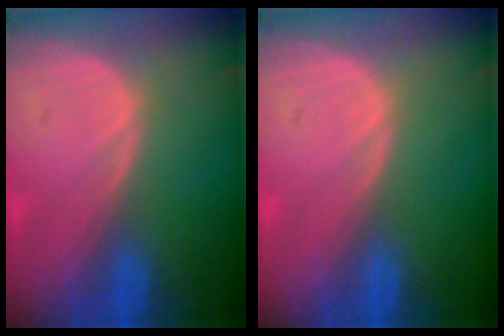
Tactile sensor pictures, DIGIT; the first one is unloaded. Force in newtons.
{"total": 0.0}